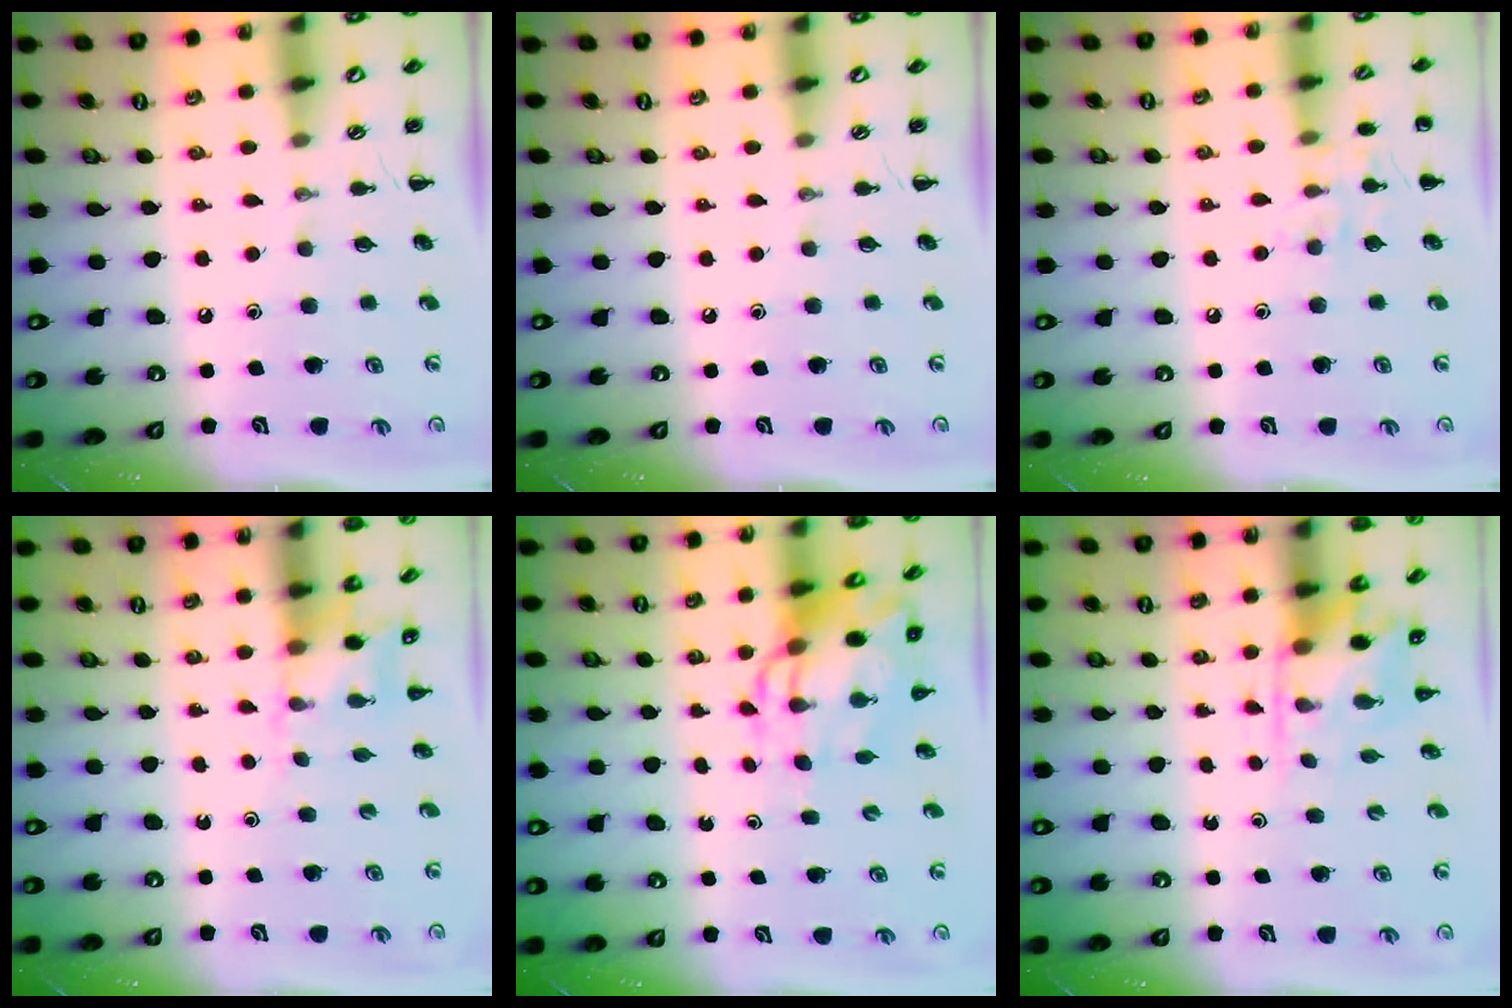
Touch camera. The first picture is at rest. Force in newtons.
{"total": 0.0}
{"total": 8.1, "press": 7.9, "slide": 1.7}
{"total": 3.0, "press": 2.8, "slide": 1.0}
{"total": 7.7, "press": 7.4, "slide": 2.2}
{"total": 4.8, "press": 4.7, "slide": 0.4}